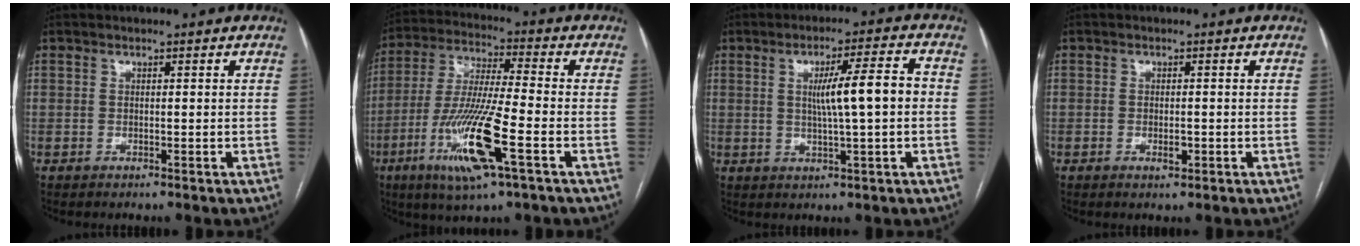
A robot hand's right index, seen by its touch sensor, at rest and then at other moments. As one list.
[{"total": 15.1, "force": [-5.8, 0.9, 13.9], "torque": [-0.286, -0.022, -0.108]}, {"total": 8.1, "force": [0.4, 0.3, 8.1], "torque": [-0.129, 0.010, 0.007]}, {"total": 1.7, "force": [-0.6, 0.7, 1.4], "torque": [-0.025, 0.000, -0.007]}]